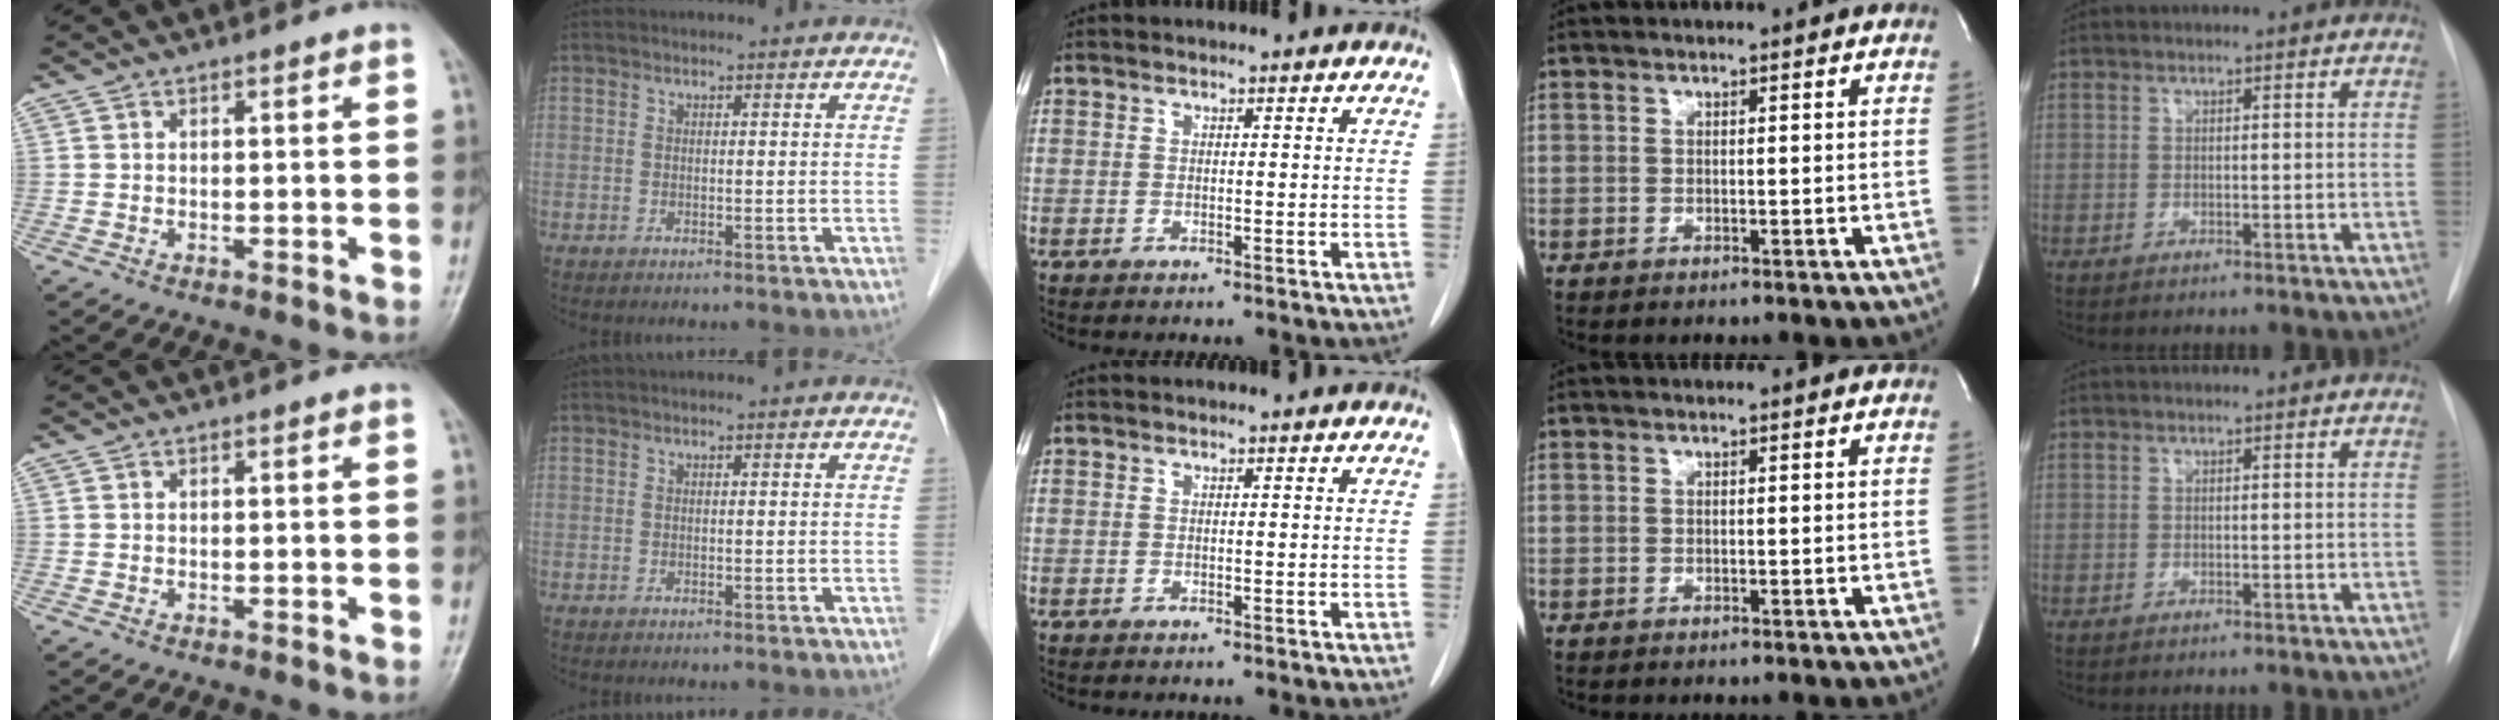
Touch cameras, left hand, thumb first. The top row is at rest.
{}